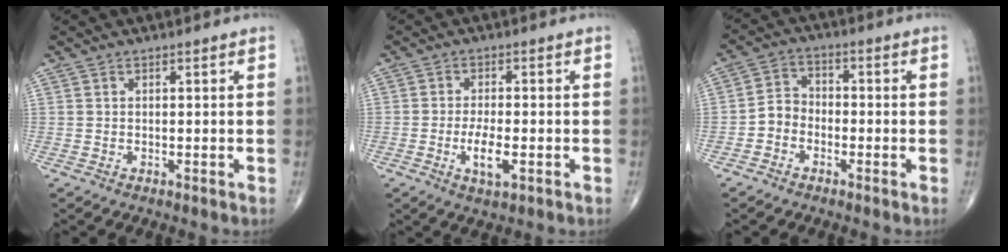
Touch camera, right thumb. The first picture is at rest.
{"total": 5.3, "force": [-1.6, 2.0, 4.7], "torque": [-0.087, -0.002, -0.026]}
{"total": 5.0, "force": [-2.1, 4.0, 2.1], "torque": [-0.021, 0.025, -0.051]}